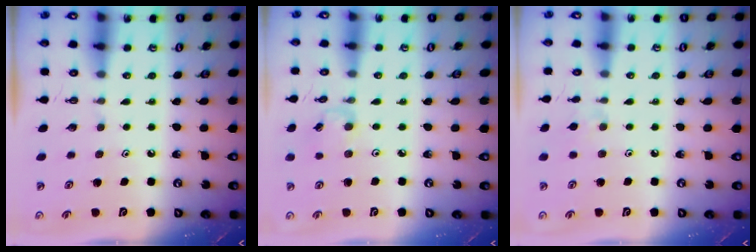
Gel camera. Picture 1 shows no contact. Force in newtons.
{"total": 2.8, "press": 2.8, "slide": 0.4}
{"total": 2.7, "press": 2.7, "slide": 0.4}